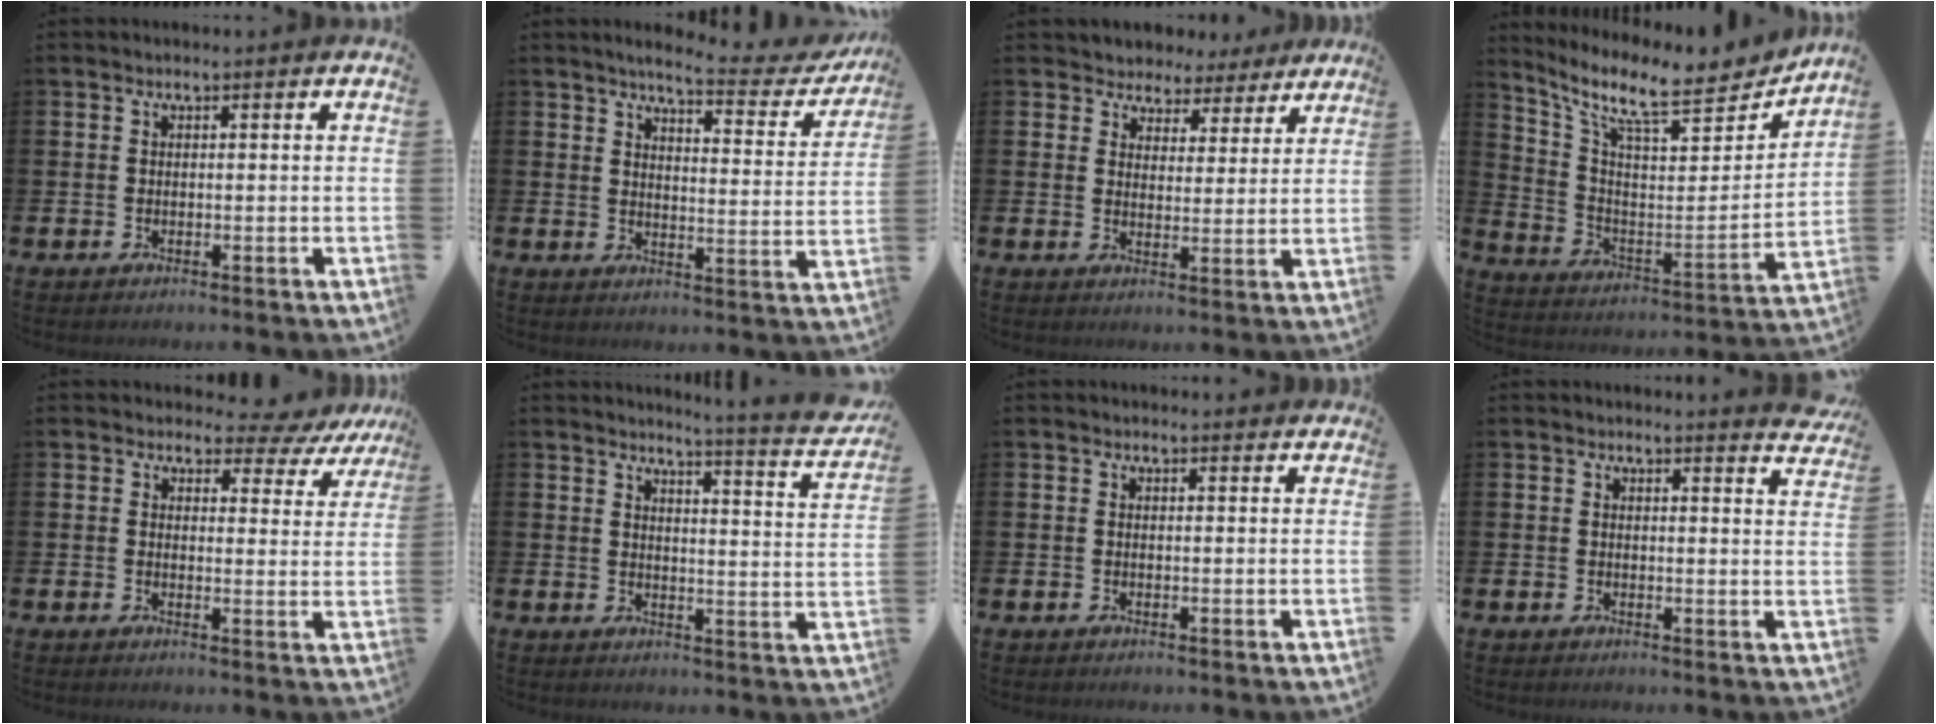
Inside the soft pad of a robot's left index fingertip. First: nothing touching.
{"total": 5.0, "force": [4.5, 0.6, 2.2], "torque": [-0.049, -0.031, 0.069]}
{"total": 4.4, "force": [3.8, 2.3, -0.3], "torque": [-0.019, -0.031, 0.065]}
{"total": 11.0, "force": [9.2, 3.1, 5.1], "torque": [-0.120, -0.070, 0.152]}
{"total": 3.5, "force": [2.8, 1.9, 0.8], "torque": [-0.014, -0.022, 0.041]}
{"total": 4.5, "force": [4.2, -0.5, 1.6], "torque": [-0.019, -0.050, 0.060]}
{"total": 0.7, "force": [0.7, 0.2, 0.1], "torque": [0.004, -0.001, 0.011]}
{"total": 2.4, "force": [2.4, -0.1, 0.1], "torque": [0.011, -0.023, 0.039]}